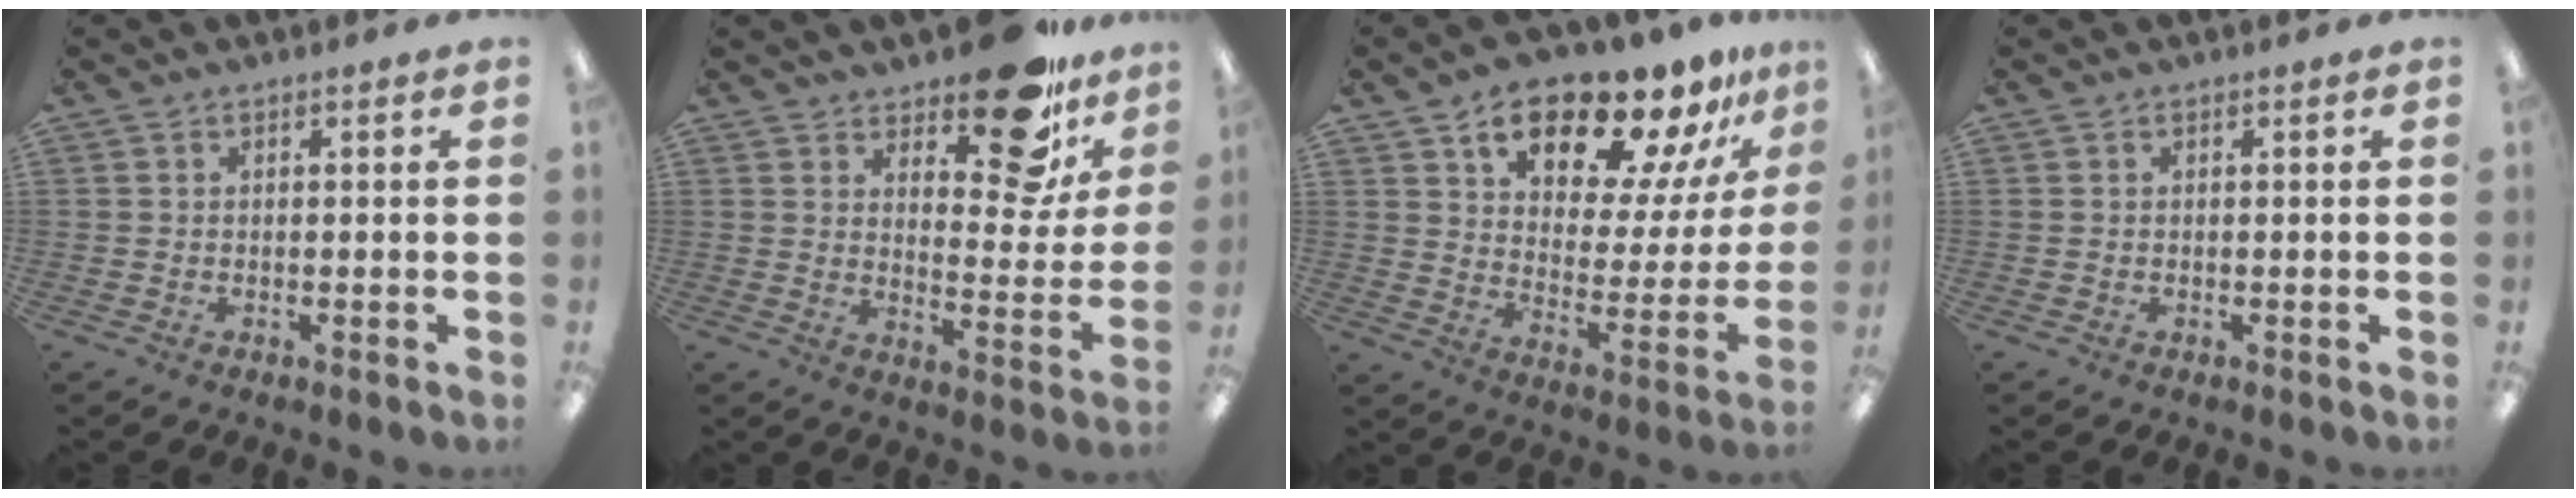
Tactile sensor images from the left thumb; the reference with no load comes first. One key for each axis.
{"total": 17.3, "fx": 12.3, "fy": 6.8, "fz": 10.1, "tx": -0.127, "ty": -0.083, "tz": 0.202}
{"total": 19.2, "fx": 14.7, "fy": 7.2, "fz": 10.1, "tx": -0.162, "ty": -0.097, "tz": 0.247}
{"total": 0.0}